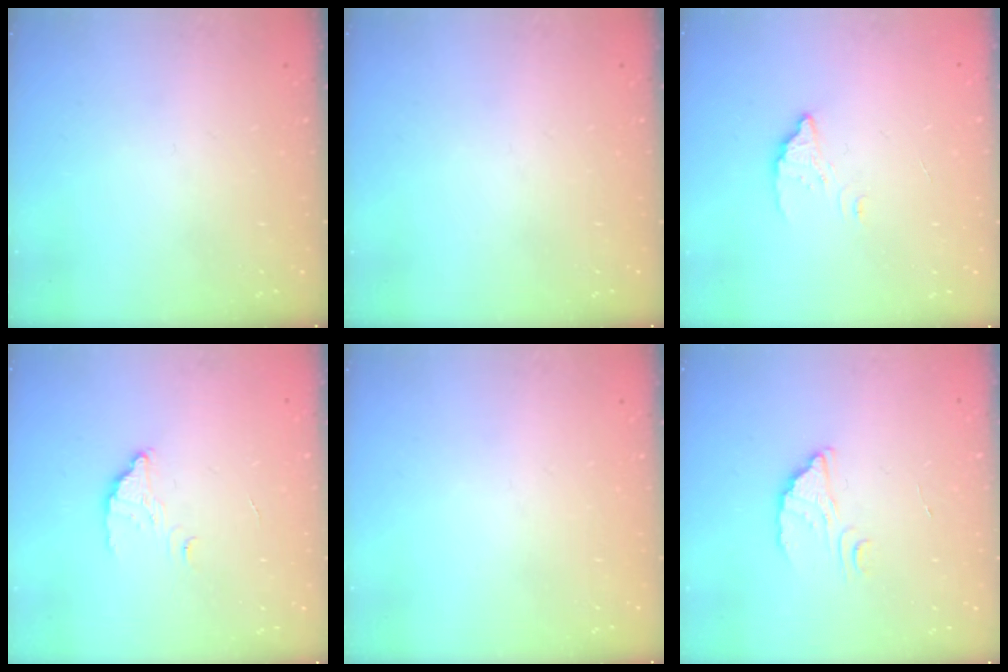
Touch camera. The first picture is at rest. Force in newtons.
{"total": 0.0}
{"total": 3.0, "press": 3.0, "slide": 0.2}
{"total": 2.6, "press": 2.6, "slide": 0.2}
{"total": 0.0}
{"total": 2.4, "press": 2.4, "slide": 0.1}